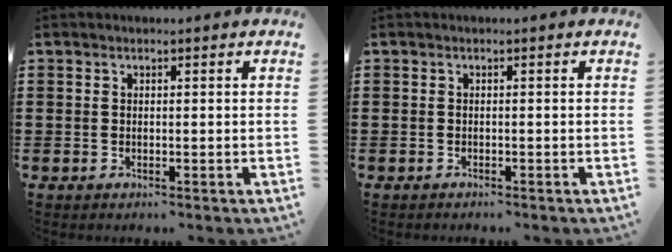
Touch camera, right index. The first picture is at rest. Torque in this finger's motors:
{"motor_torque": [0.18, -0.06, 0.02, 0.02]}